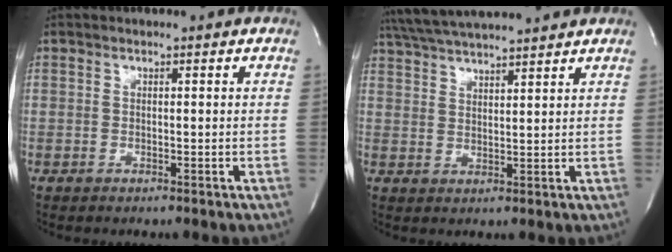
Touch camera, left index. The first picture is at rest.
{"total": 11.5, "force": [10.6, -0.1, 4.6], "torque": [-0.092, 0.027, 0.169]}